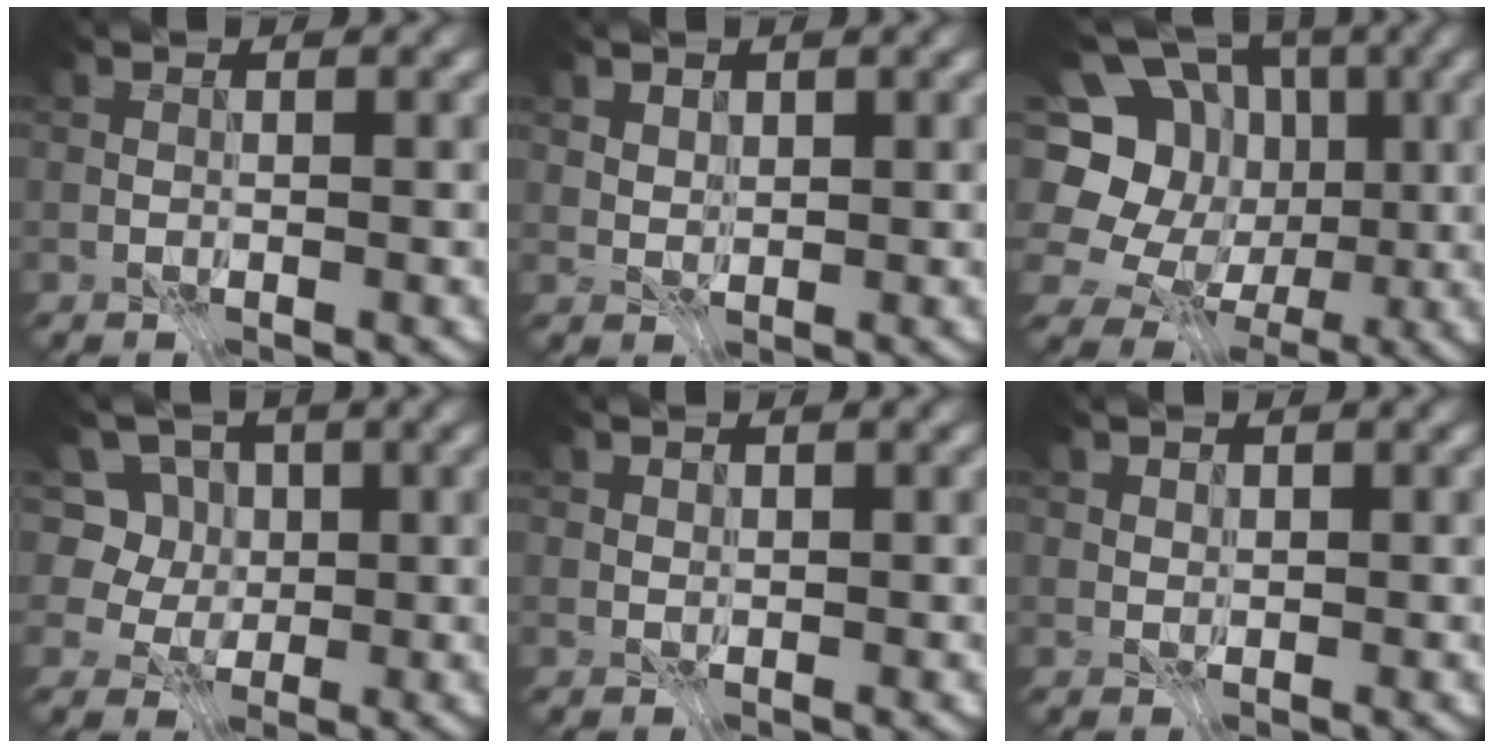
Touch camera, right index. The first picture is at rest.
{"total": 2.4, "force": [1.6, 1.5, 0.9], "torque": [-0.023, -0.007, 0.043]}
{"total": 15.1, "force": [1.6, 13.2, 7.2], "torque": [-0.176, 0.027, 0.018]}
{"total": 8.9, "force": [4.6, 6.7, 3.7], "torque": [-0.055, 0.006, 0.059]}
{"total": 0.8, "force": [0.6, 0.6, 0.2], "torque": [-0.004, -0.001, 0.011]}
{"total": 1.2, "force": [0.8, 0.8, 0.3], "torque": [-0.007, -0.002, 0.014]}